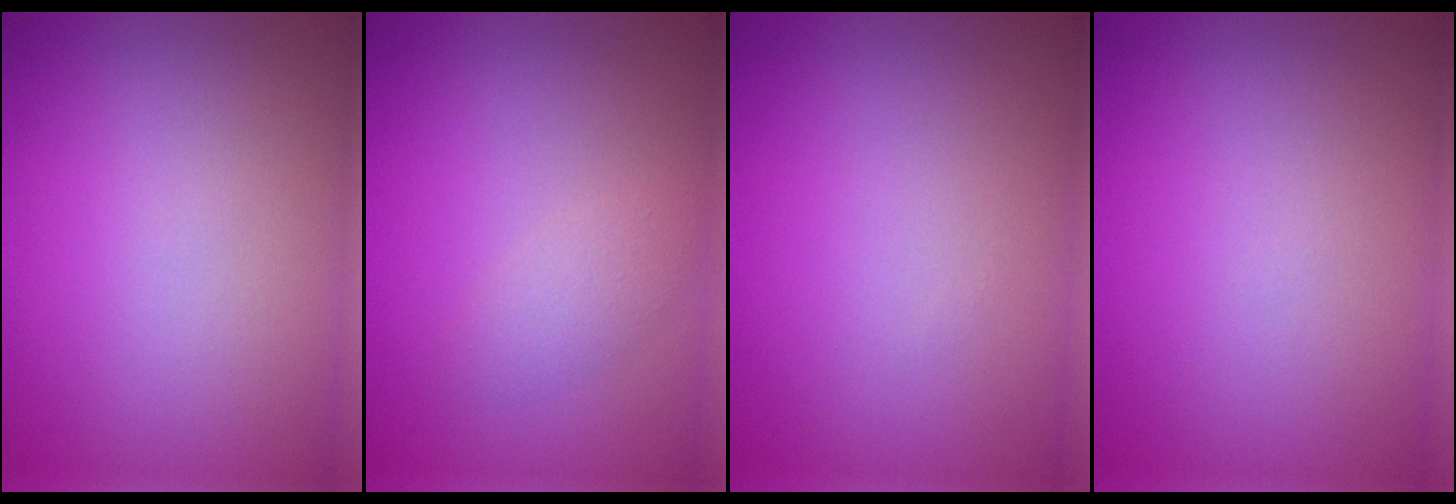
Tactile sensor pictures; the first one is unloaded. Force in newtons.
{"total": 1.6, "press": 1.6, "slide": 0.2}
{"total": 0.0}
{"total": 0.0}